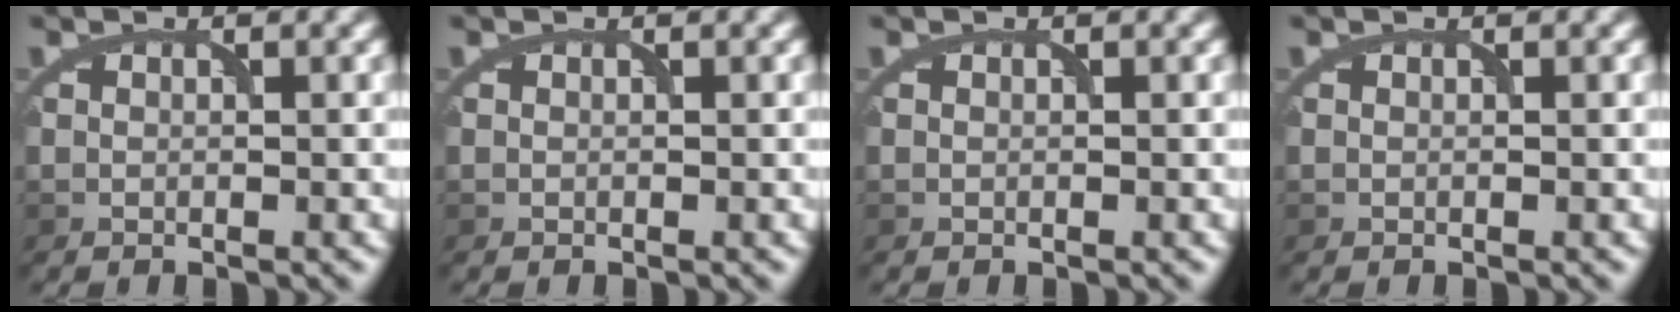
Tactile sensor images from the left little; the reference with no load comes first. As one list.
[{"total": 0.0}, {"total": 0.0}, {"total": 0.0}]